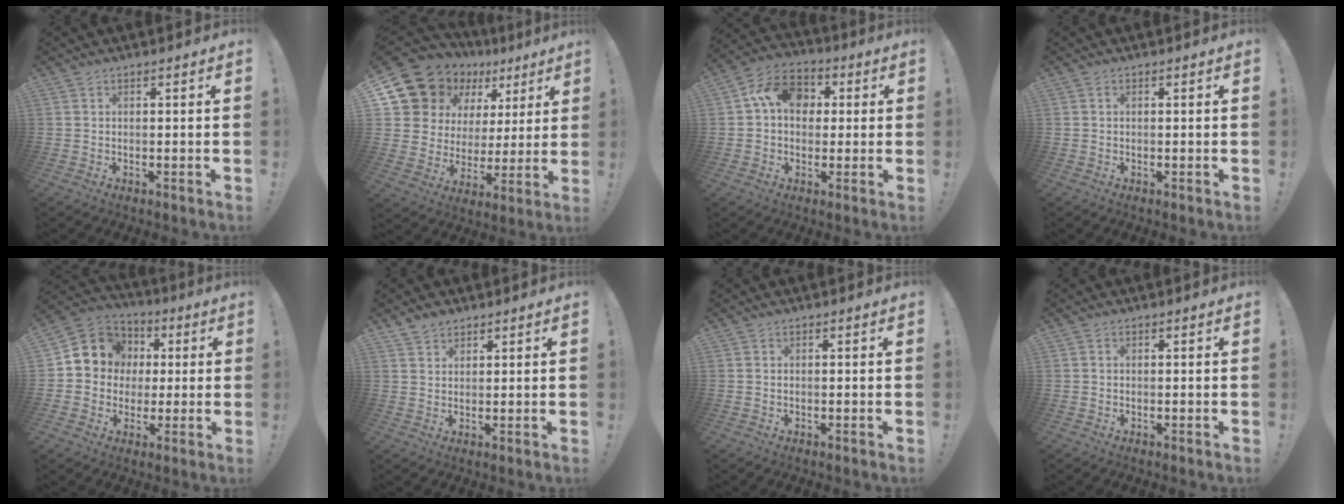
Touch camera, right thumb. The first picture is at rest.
{"total": 14.4, "force": [10.9, 8.4, 4.4], "torque": [-0.086, -0.081, 0.219]}
{"total": 12.3, "force": [3.1, 9.4, 7.4], "torque": [-0.118, 0.016, 0.063]}
{"total": 0.0}
{"total": 10.4, "force": [1.5, 9.8, 3.2], "torque": [-0.039, 0.000, 0.036]}
{"total": 3.2, "force": [2.6, 1.7, 0.5], "torque": [-0.006, -0.017, 0.049]}
{"total": 0.0}
{"total": 0.0}